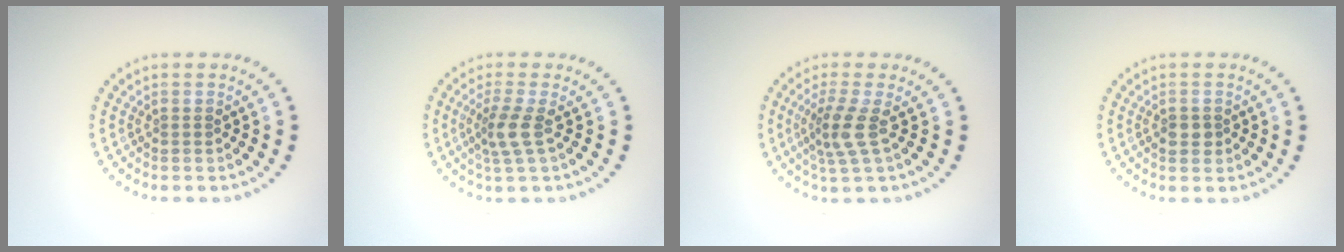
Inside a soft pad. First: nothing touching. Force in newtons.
{"total": 2.5, "press": 1.9, "slide": 1.7}
{"total": 3.0, "press": 2.2, "slide": 1.9}
{"total": 1.5, "press": 1.4, "slide": 0.5}